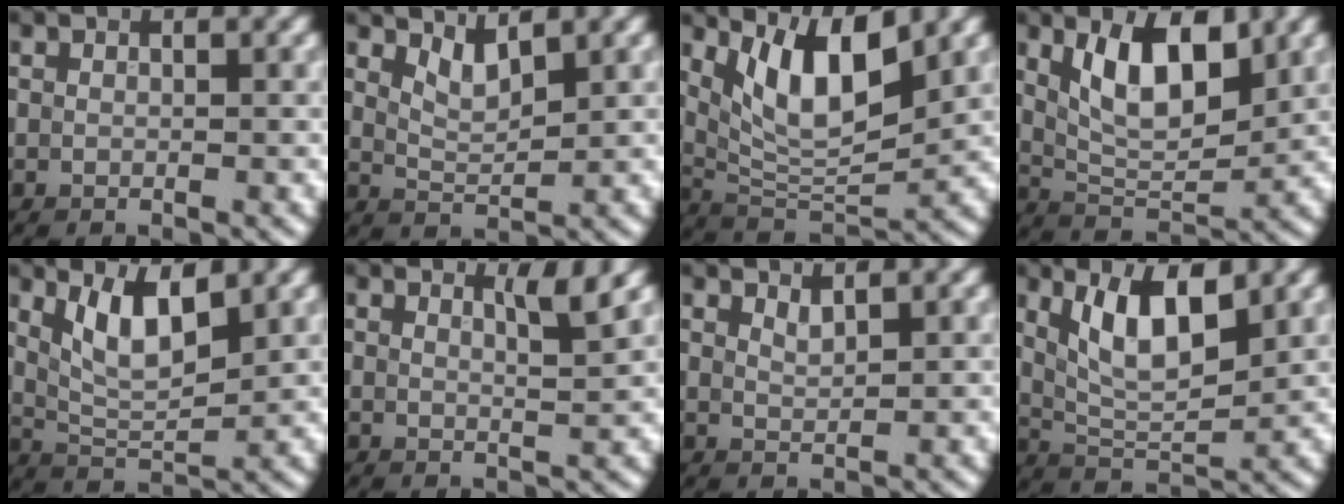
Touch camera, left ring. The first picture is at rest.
{"total": 2.2, "force": [1.6, 0.6, 1.4], "torque": [-0.030, -0.009, 0.036]}
{"total": 7.6, "force": [3.3, 2.8, 6.3], "torque": [-0.113, -0.014, 0.062]}
{"total": 7.1, "force": [2.6, 3.1, 5.8], "torque": [-0.102, 0.000, 0.047]}
{"total": 4.9, "force": [2.2, 1.7, 4.0], "torque": [-0.082, -0.004, 0.043]}
{"total": 2.1, "force": [1.3, 0.5, 1.6], "torque": [-0.013, -0.001, 0.016]}
{"total": 1.1, "force": [0.9, 0.2, 0.5], "torque": [-0.010, -0.002, 0.018]}
{"total": 6.3, "force": [2.5, 2.4, 5.3], "torque": [-0.100, -0.001, 0.047]}